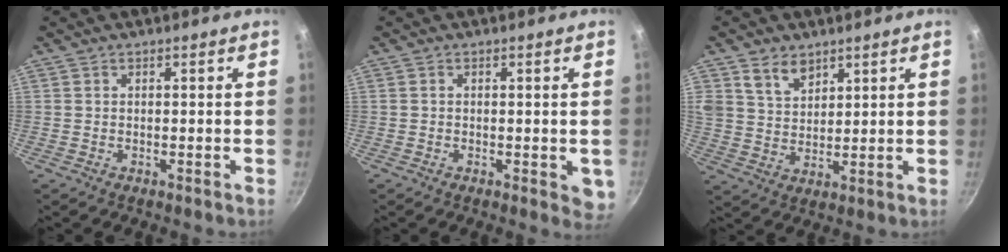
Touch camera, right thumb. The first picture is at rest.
{"total": 3.5, "force": [-0.6, 1.8, 2.9], "torque": [-0.027, -0.005, -0.008]}
{"total": 6.4, "force": [4.0, 4.2, 2.9], "torque": [-0.034, -0.021, 0.079]}